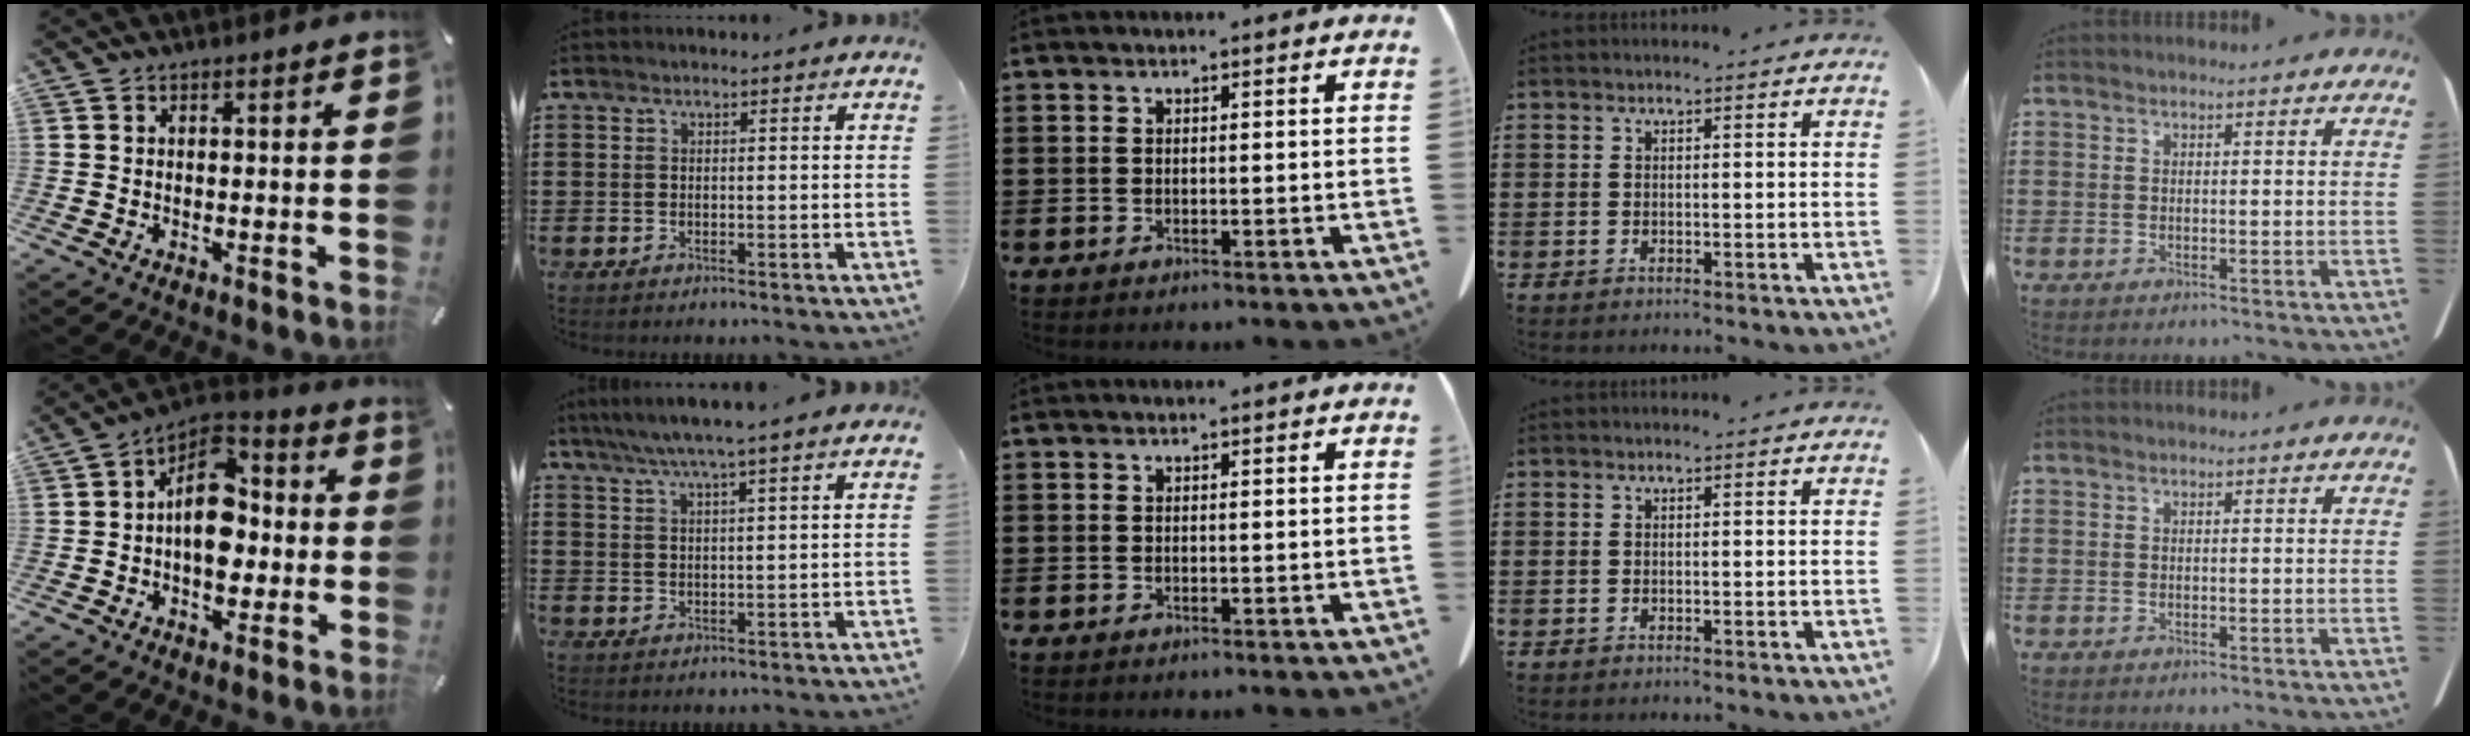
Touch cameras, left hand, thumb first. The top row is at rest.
{"thumb": {"total": 12.5, "force": [-0.9, 8.9, 8.8], "torque": [-0.135, -0.001, -0.020]}, "index": {"total": 4.5, "force": [3.6, -0.5, 2.6], "torque": [-0.059, -0.010, 0.062]}}